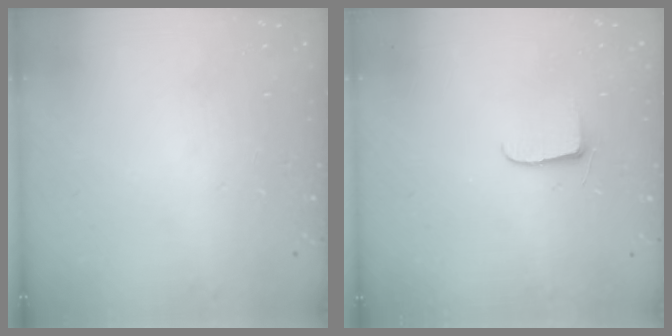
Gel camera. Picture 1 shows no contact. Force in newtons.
{"total": 5.1, "press": 5.1, "slide": 0.5}